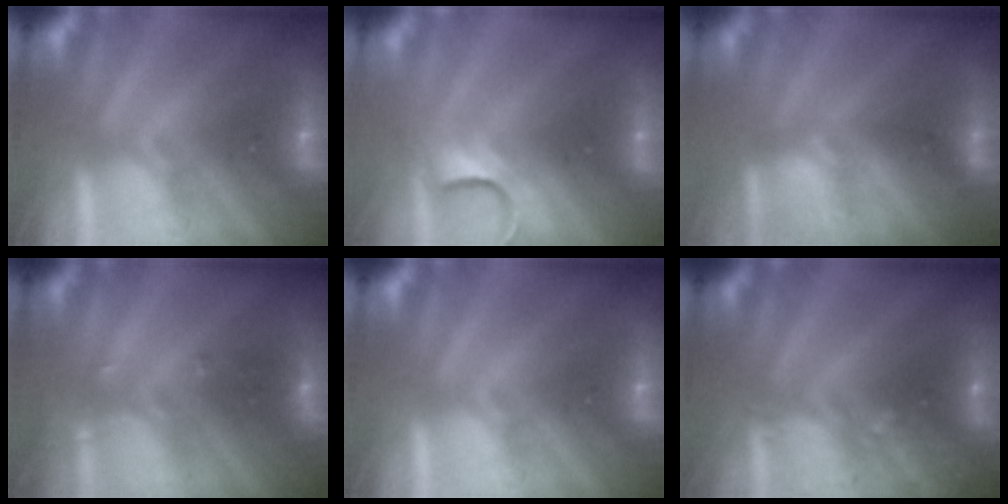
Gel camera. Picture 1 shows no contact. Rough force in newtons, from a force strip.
{"total": 4.6}
{"total": 2.8}
{"total": 2.7}
{"total": 0.0}
{"total": 2.9}